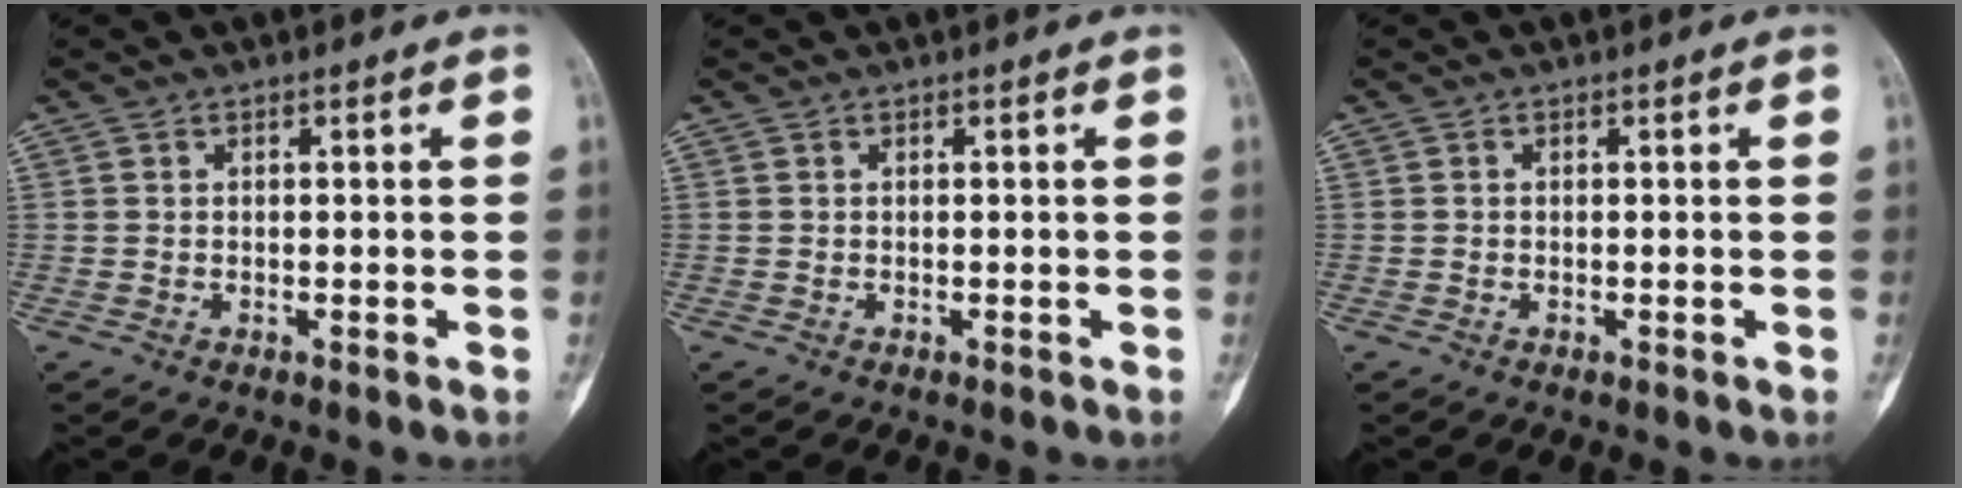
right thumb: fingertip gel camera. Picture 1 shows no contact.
{"total": 0.0}
{"total": 0.0}